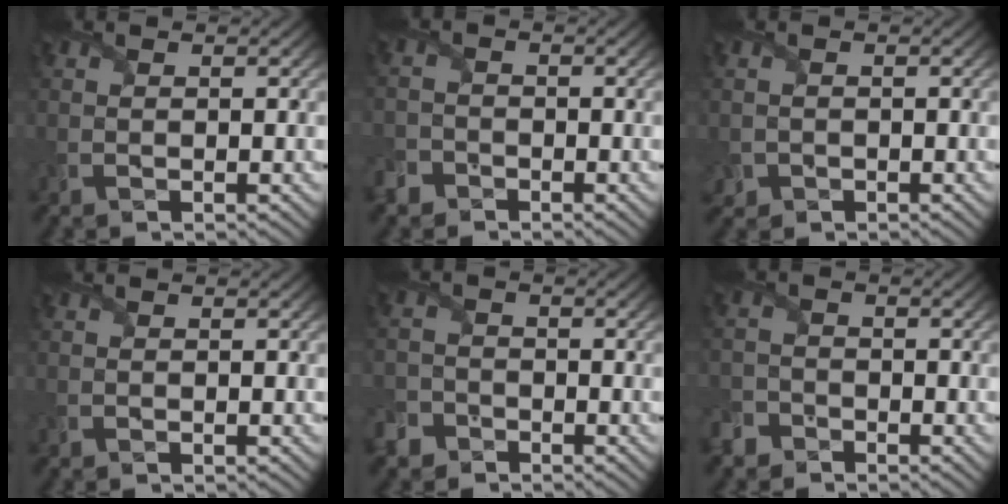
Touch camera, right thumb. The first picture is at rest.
{"total": 2.8, "force": [-2.0, 1.8, 0.7], "torque": [-0.020, -0.002, -0.052]}
{"total": 1.4, "force": [-0.7, 1.2, 0.1], "torque": [0.003, -0.006, -0.016]}
{"total": 0.0}
{"total": 3.7, "force": [-2.7, 2.4, 1.0], "torque": [-0.029, -0.002, -0.063]}
{"total": 3.2, "force": [-2.4, 1.9, 0.7], "torque": [-0.021, -0.002, -0.059]}